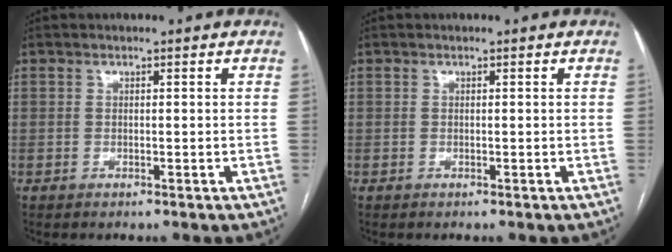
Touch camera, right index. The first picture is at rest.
{"total": 0.0}